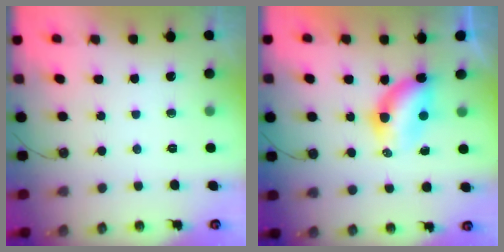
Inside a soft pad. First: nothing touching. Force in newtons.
{"total": 5.9, "press": 5.9, "slide": 0.4}